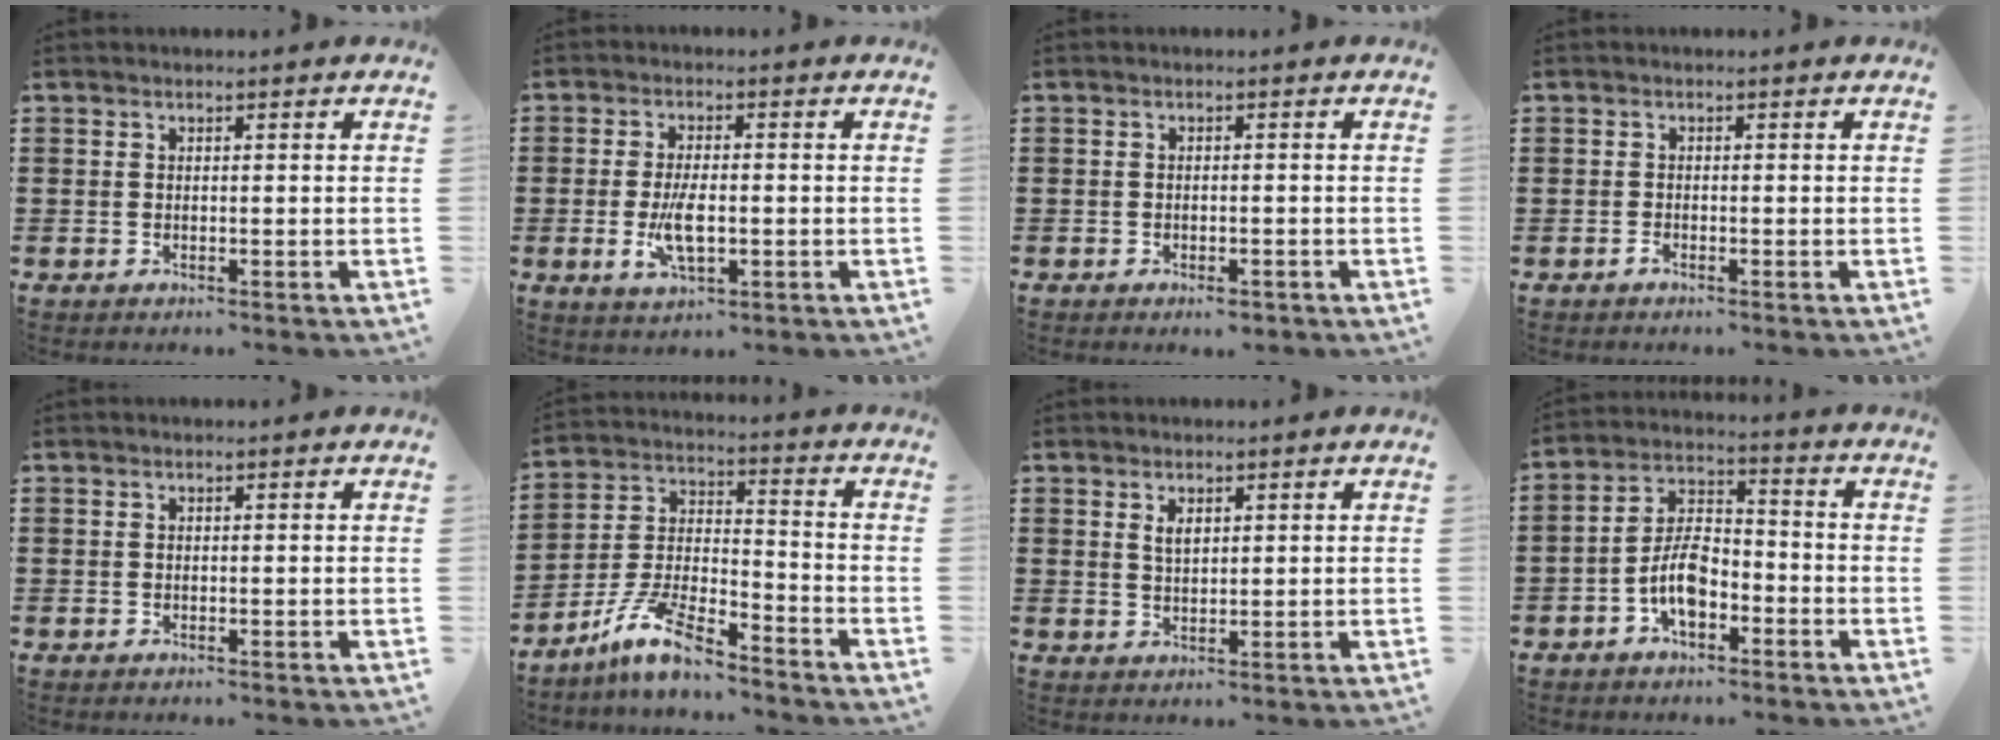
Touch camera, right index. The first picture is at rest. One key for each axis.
{"total": 6.0, "fx": -1.1, "fy": 2.3, "fz": 5.4, "tx": -0.116, "ty": -0.008, "tz": -0.021}
{"total": 1.4, "fx": -1.1, "fy": 0.4, "fz": 0.7, "tx": -0.016, "ty": -0.002, "tz": -0.020}
{"total": 0.8, "fx": -0.7, "fy": 0.3, "fz": 0.3, "tx": -0.006, "ty": 0.000, "tz": -0.014}
{"total": 0.0}
{"total": 9.5, "fx": -7.6, "fy": 1.8, "fz": 5.3, "tx": -0.126, "ty": 0.006, "tz": -0.153}
{"total": 2.0, "fx": 1.0, "fy": 1.0, "fz": 1.4, "tx": -0.029, "ty": 0.005, "tz": 0.017}
{"total": 6.9, "fx": -3.1, "fy": 3.4, "fz": 5.2, "tx": -0.116, "ty": 0.003, "tz": -0.062}